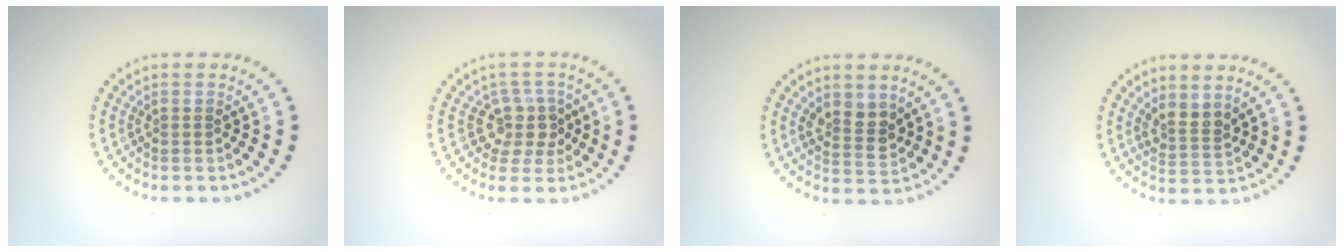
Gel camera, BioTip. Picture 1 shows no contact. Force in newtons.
{"total": 2.9, "press": 2.3, "slide": 1.7}
{"total": 2.6, "press": 2.4, "slide": 1.0}
{"total": 2.3, "press": 1.7, "slide": 1.5}